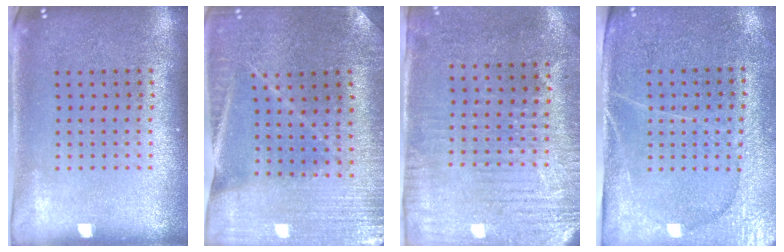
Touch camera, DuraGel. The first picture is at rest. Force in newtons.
{"total": 1.4, "press": 1.4, "slide": 0.2}
{"total": 3.0, "press": 2.5, "slide": 1.7}
{"total": 3.0, "press": 2.8, "slide": 1.3}